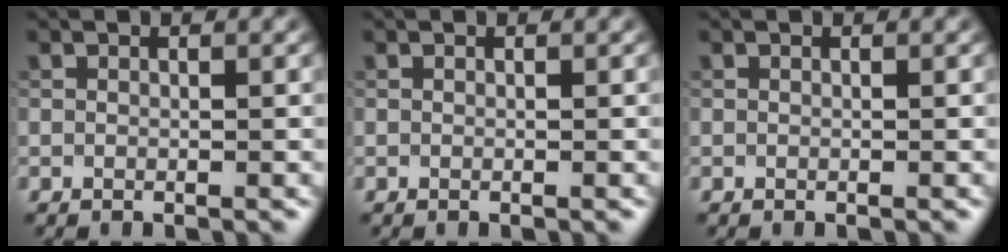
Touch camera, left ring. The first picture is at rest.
{"total": 0.0}
{"total": 0.0}